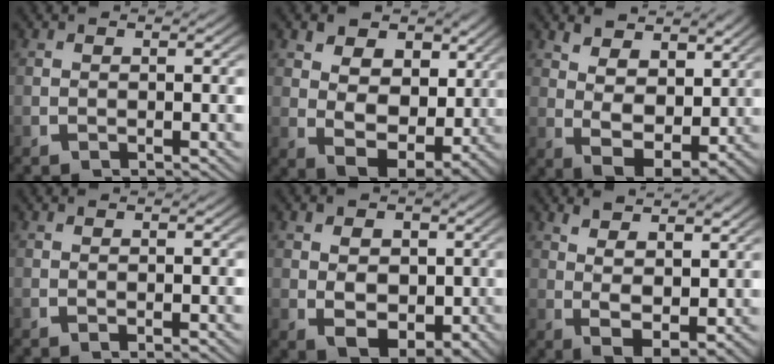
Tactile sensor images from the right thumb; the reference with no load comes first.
{"total": 10.0, "force": [1.2, 7.2, 6.9], "torque": [-0.143, -0.047, 0.033]}
{"total": 7.2, "force": [1.1, 5.1, 5.0], "torque": [-0.097, -0.035, 0.031]}
{"total": 0.6, "force": [0.1, -0.1, 0.5], "torque": [-0.010, 0.002, 0.003]}
{"total": 7.2, "force": [0.6, 5.4, 4.7], "torque": [-0.099, -0.043, 0.025]}
{"total": 5.1, "force": [1.1, 3.2, 3.8], "torque": [-0.074, -0.023, 0.034]}